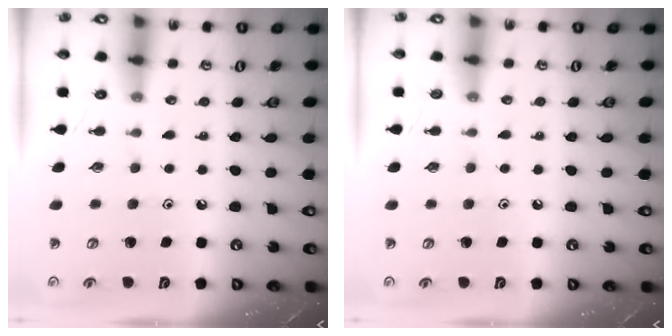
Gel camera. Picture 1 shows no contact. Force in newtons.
{"total": 2.7, "press": 2.7, "slide": 0.3}